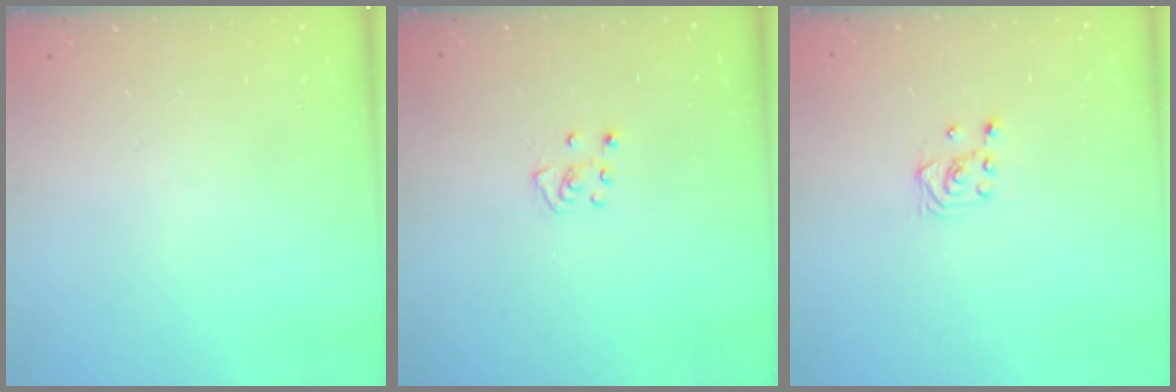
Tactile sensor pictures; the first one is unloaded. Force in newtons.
{"total": 3.7, "press": 3.6, "slide": 0.4}
{"total": 3.5, "press": 3.4, "slide": 0.8}